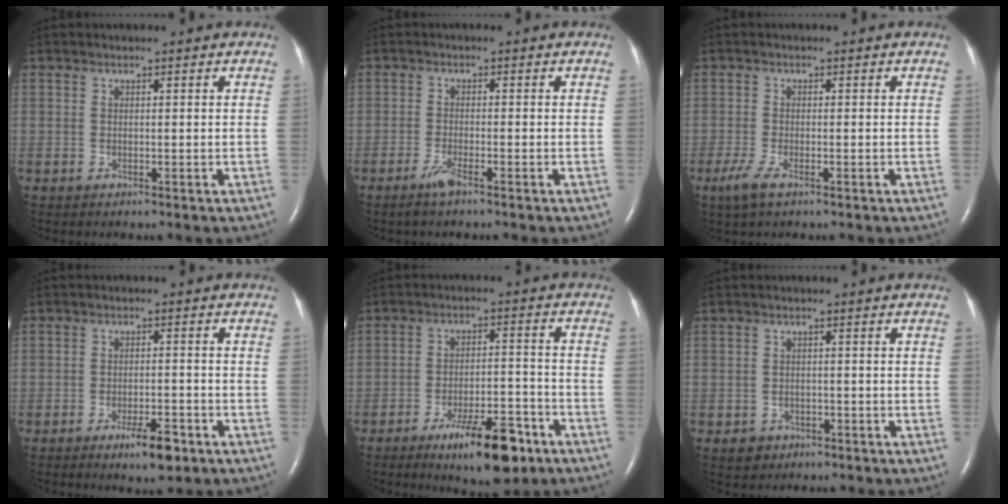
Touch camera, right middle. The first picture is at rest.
{"total": 2.5, "force": [-1.7, 0.0, 1.7], "torque": [-0.046, -0.005, -0.037]}
{"total": 3.1, "force": [-1.8, 0.7, 2.4], "torque": [-0.061, -0.008, -0.038]}
{"total": 5.1, "force": [-3.1, 1.2, 3.8], "torque": [-0.067, -0.005, -0.045]}
{"total": 11.0, "force": [-6.9, 2.9, 8.0], "torque": [-0.125, -0.003, -0.103]}
{"total": 2.3, "force": [-1.3, 1.9, 0.3], "torque": [-0.004, 0.008, -0.015]}